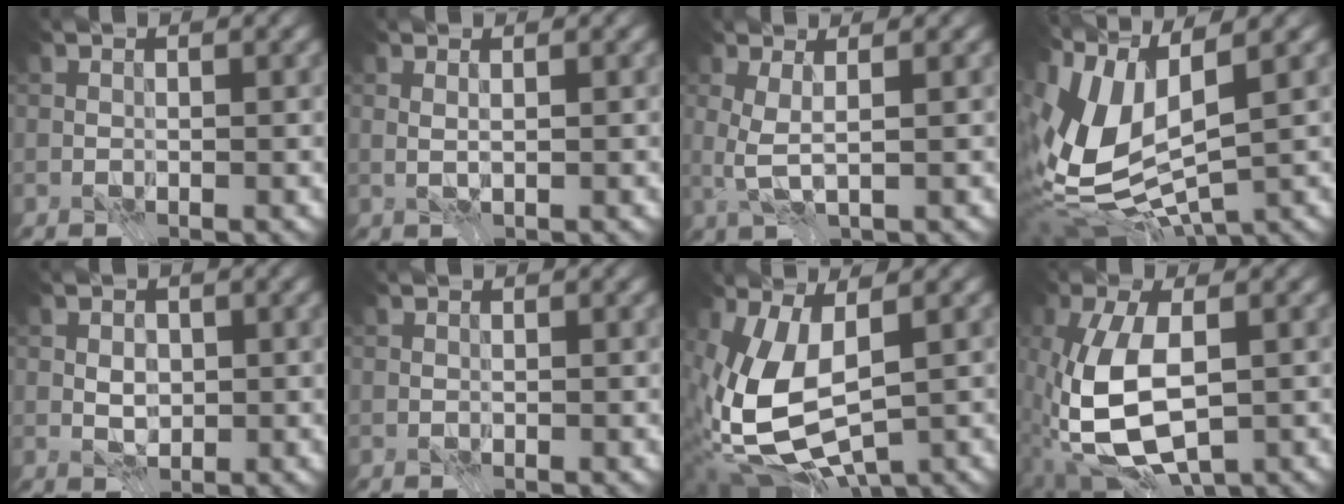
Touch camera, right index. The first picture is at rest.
{"total": 0.6, "force": [0.1, -0.4, 0.4], "torque": [-0.012, -0.002, 0.002]}
{"total": 2.0, "force": [0.1, 0.1, 2.0], "torque": [-0.049, -0.003, 0.000]}
{"total": 11.7, "force": [0.2, 5.8, 10.1], "torque": [-0.243, -0.006, 0.009]}
{"total": 1.6, "force": [-0.3, 1.2, 1.1], "torque": [-0.018, -0.003, -0.004]}
{"total": 0.0}
{"total": 9.8, "force": [-0.8, 5.4, 8.1], "torque": [-0.190, -0.028, -0.008]}
{"total": 10.0, "force": [-2.2, 5.3, 8.1], "torque": [-0.189, -0.015, -0.044]}